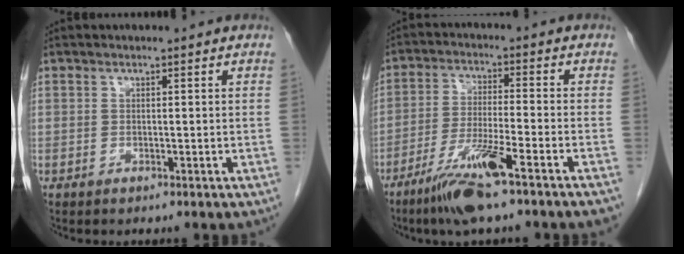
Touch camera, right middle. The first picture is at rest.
{"total": 10.2, "force": [-6.5, -0.3, 7.8], "torque": [-0.151, -0.025, -0.118]}